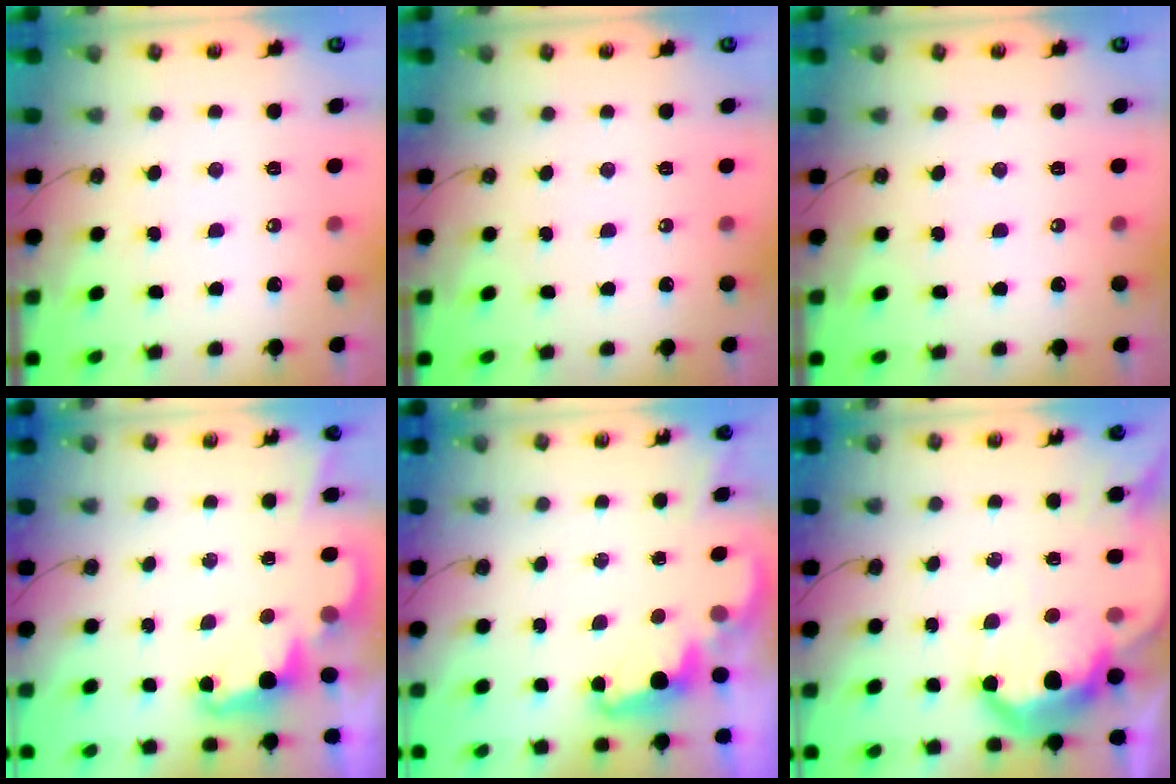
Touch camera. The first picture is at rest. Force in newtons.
{"total": 0.0}
{"total": 0.0}
{"total": 2.5, "press": 2.5, "slide": 0.6}
{"total": 2.4, "press": 2.4, "slide": 0.6}
{"total": 14.4, "press": 14.3, "slide": 1.0}